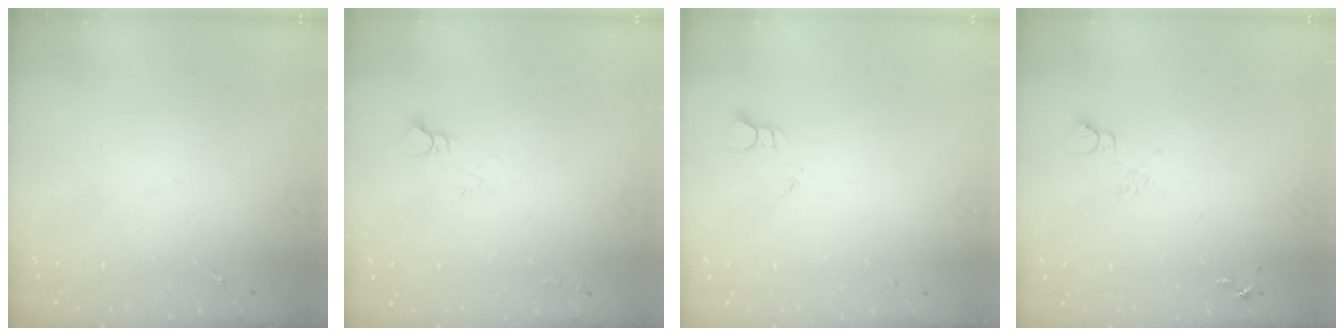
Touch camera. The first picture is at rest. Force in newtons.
{"total": 6.0, "press": 6.0, "slide": 0.4}
{"total": 1.9, "press": 1.9, "slide": 0.1}
{"total": 6.6, "press": 6.5, "slide": 0.8}